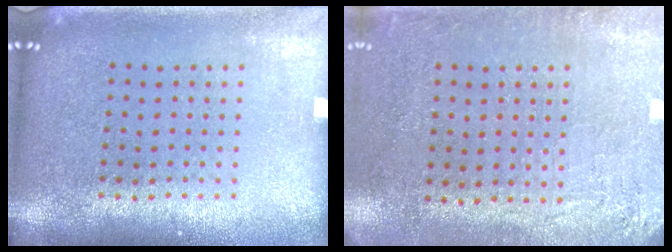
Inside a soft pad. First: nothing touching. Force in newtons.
{"total": 2.9, "press": 2.4, "slide": 1.6}